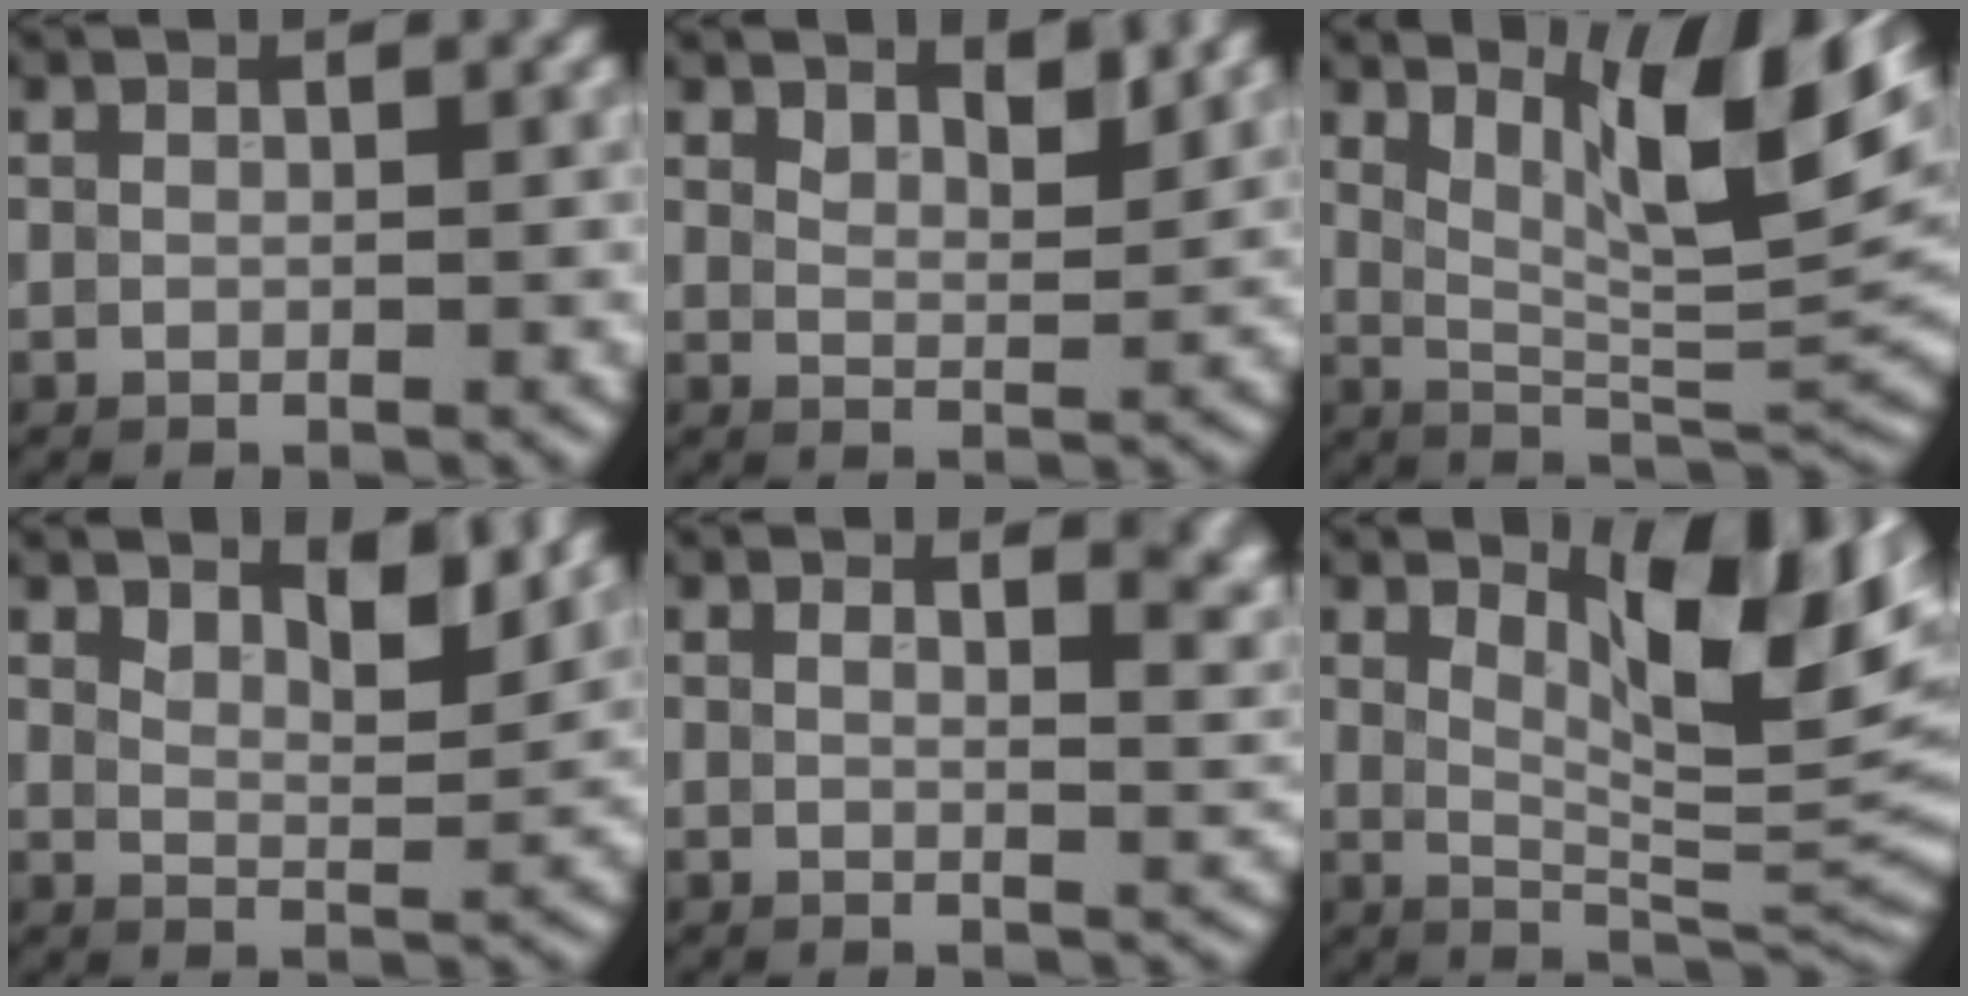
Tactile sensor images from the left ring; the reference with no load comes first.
{"total": 2.4, "force": [2.2, 0.4, 0.9], "torque": [-0.015, -0.004, 0.033]}
{"total": 9.7, "force": [4.8, 2.4, 8.1], "torque": [-0.124, -0.004, 0.087]}
{"total": 3.3, "force": [2.7, 0.7, 1.6], "torque": [-0.029, -0.004, 0.039]}
{"total": 4.9, "force": [2.6, 2.0, 3.7], "torque": [-0.018, 0.005, 0.031]}
{"total": 9.6, "force": [3.6, 3.3, 8.3], "torque": [-0.115, -0.003, 0.061]}